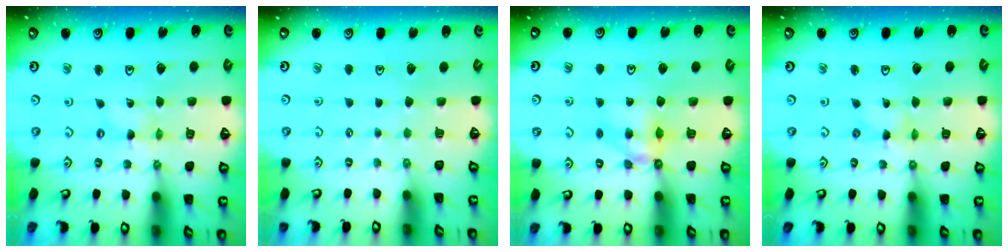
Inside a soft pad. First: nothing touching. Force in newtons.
{"total": 0.6, "press": 0.6, "slide": 0.1}
{"total": 5.5, "press": 5.5, "slide": 0.6}
{"total": 0.0}